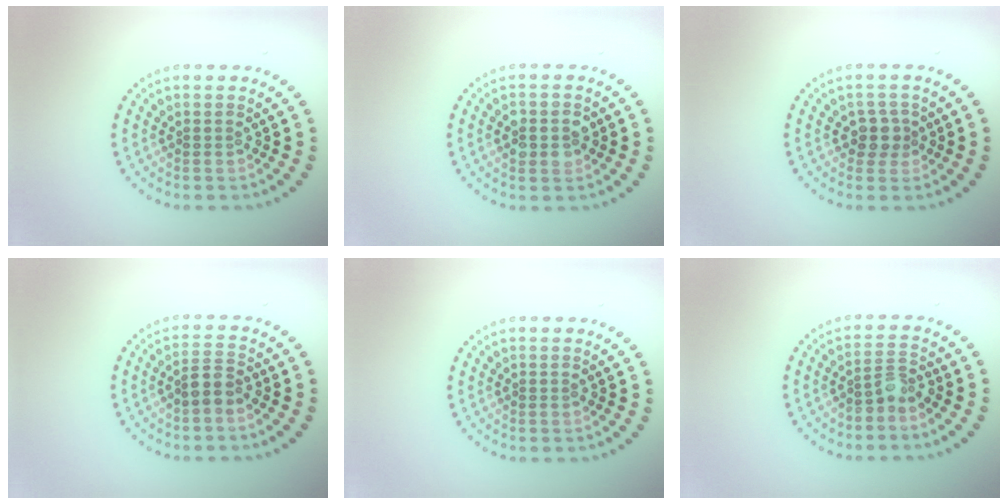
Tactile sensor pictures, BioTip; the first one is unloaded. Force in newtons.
{"total": 2.9, "press": 2.9, "slide": 0.2}
{"total": 2.0, "press": 1.7, "slide": 1.0}
{"total": 2.0, "press": 1.8, "slide": 0.9}
{"total": 0.0}
{"total": 2.1, "press": 1.7, "slide": 1.2}